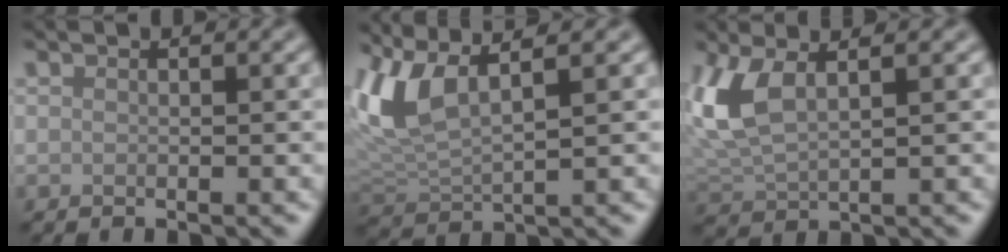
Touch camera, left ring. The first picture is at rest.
{"total": 6.0, "force": [3.1, 1.8, 4.8], "torque": [-0.119, 0.009, 0.063]}
{"total": 5.0, "force": [2.1, 2.1, 4.0], "torque": [-0.101, 0.007, 0.042]}